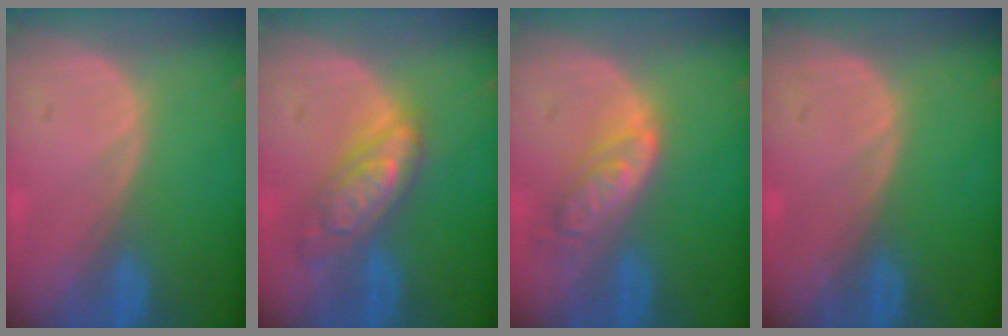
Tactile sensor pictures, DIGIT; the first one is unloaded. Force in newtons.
{"total": 7.1, "press": 7.0, "slide": 0.6}
{"total": 6.2, "press": 5.6, "slide": 2.8}
{"total": 0.0}